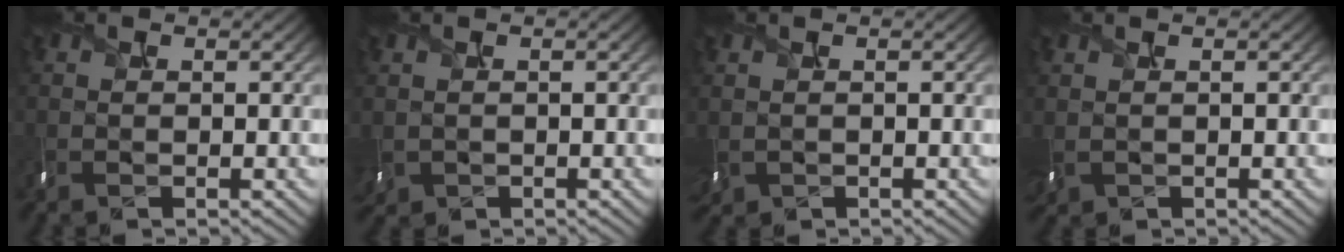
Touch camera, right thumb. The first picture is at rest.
{"total": 2.7, "force": [-0.3, 2.0, 1.8], "torque": [-0.050, -0.012, 0.006]}
{"total": 2.1, "force": [-0.1, 1.5, 1.5], "torque": [-0.045, -0.009, 0.005]}
{"total": 1.6, "force": [0.2, 1.0, 1.3], "torque": [-0.037, -0.004, 0.008]}